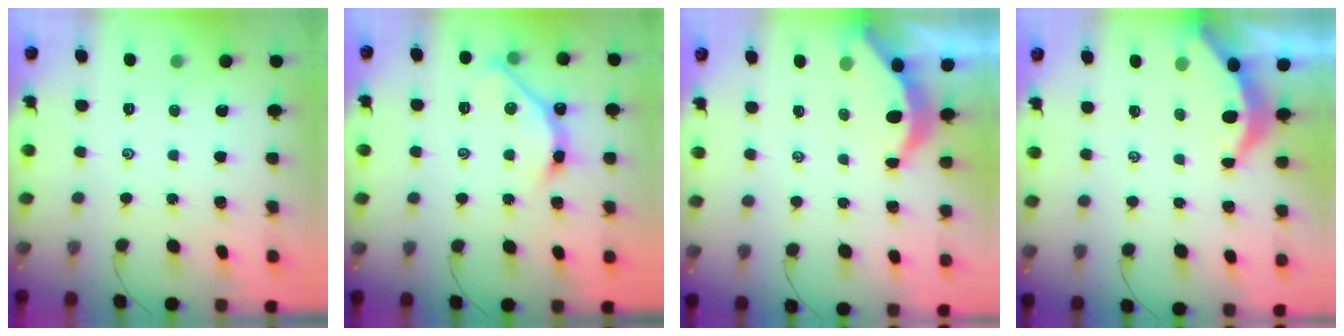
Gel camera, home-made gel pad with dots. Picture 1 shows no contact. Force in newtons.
{"total": 7.4, "press": 7.4, "slide": 0.7}
{"total": 3.9, "press": 3.9, "slide": 0.5}
{"total": 3.6, "press": 3.6, "slide": 0.4}